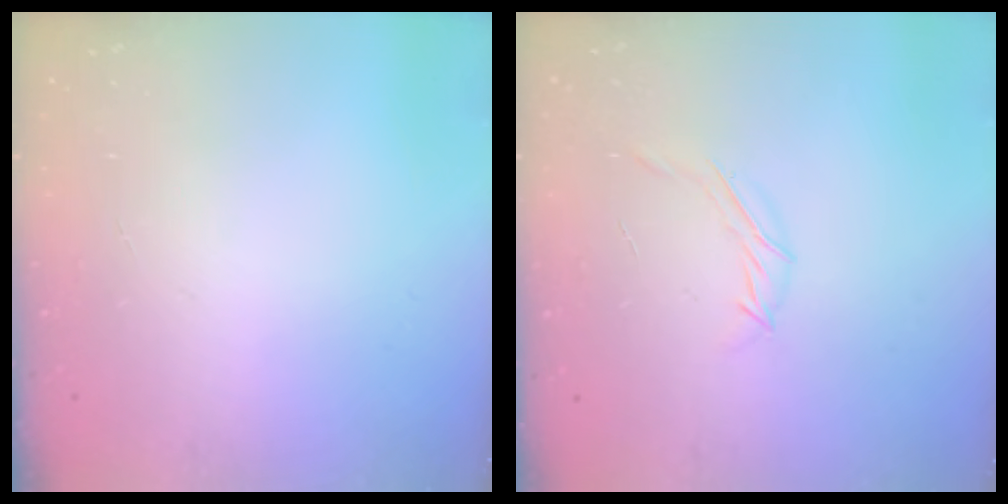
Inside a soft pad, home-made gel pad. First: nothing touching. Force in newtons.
{"total": 4.5, "press": 4.4, "slide": 0.9}